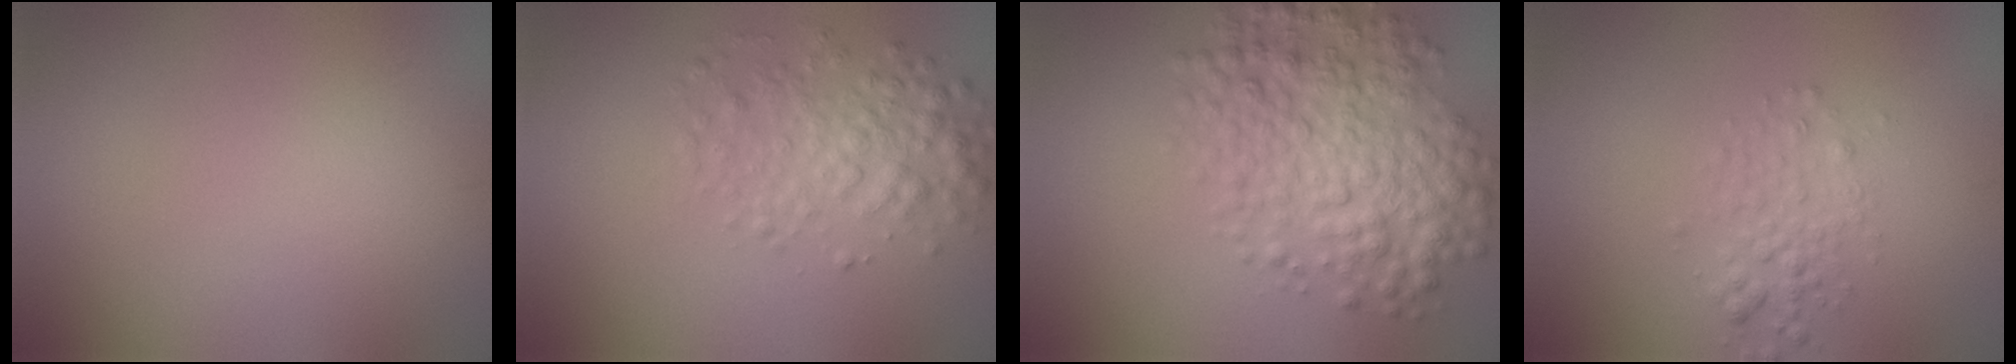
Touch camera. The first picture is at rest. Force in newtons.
{"total": 3.4, "press": 3.4, "slide": 0.0}
{"total": 6.5, "press": 6.5, "slide": 0.1}
{"total": 2.1, "press": 2.1, "slide": 0.1}